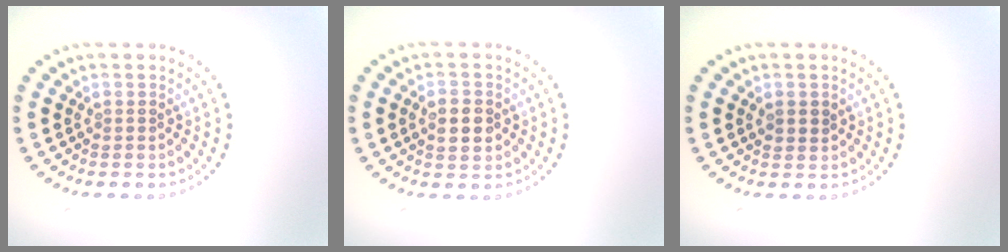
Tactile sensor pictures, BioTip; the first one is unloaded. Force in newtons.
{"total": 2.4, "press": 2.4, "slide": 0.1}
{"total": 1.3, "press": 1.2, "slide": 0.4}